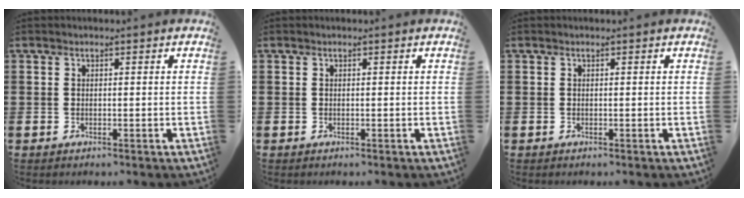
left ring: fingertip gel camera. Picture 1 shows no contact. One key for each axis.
{"total": 0.0}
{"total": 0.0}